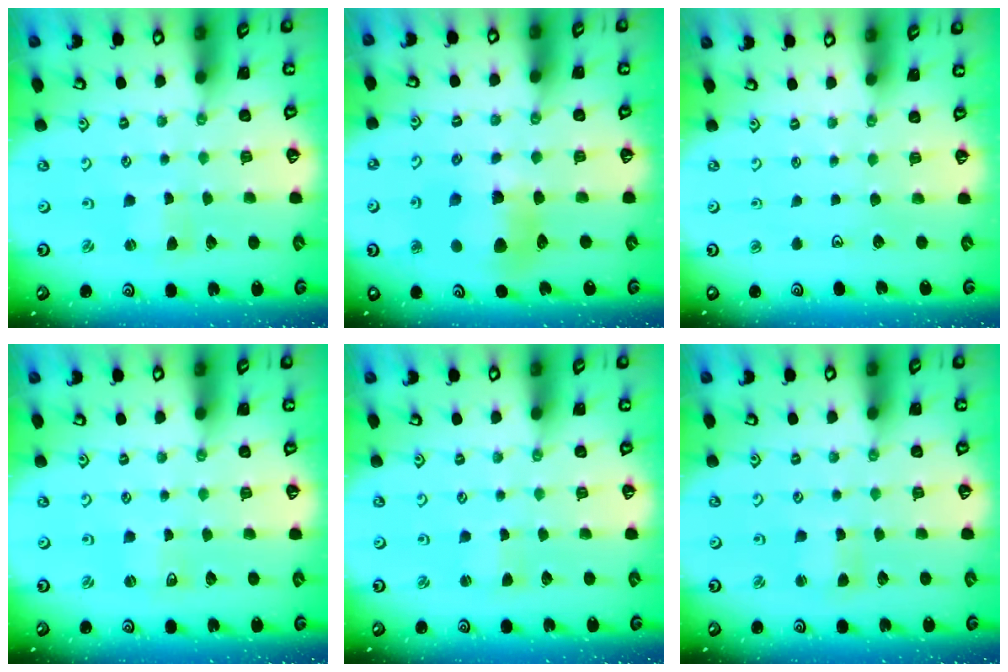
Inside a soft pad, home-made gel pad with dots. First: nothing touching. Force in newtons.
{"total": 10.1, "press": 10.0, "slide": 1.2}
{"total": 0.0}
{"total": 2.3, "press": 2.2, "slide": 0.4}
{"total": 1.5, "press": 1.5, "slide": 0.3}
{"total": 2.0, "press": 2.0, "slide": 0.3}